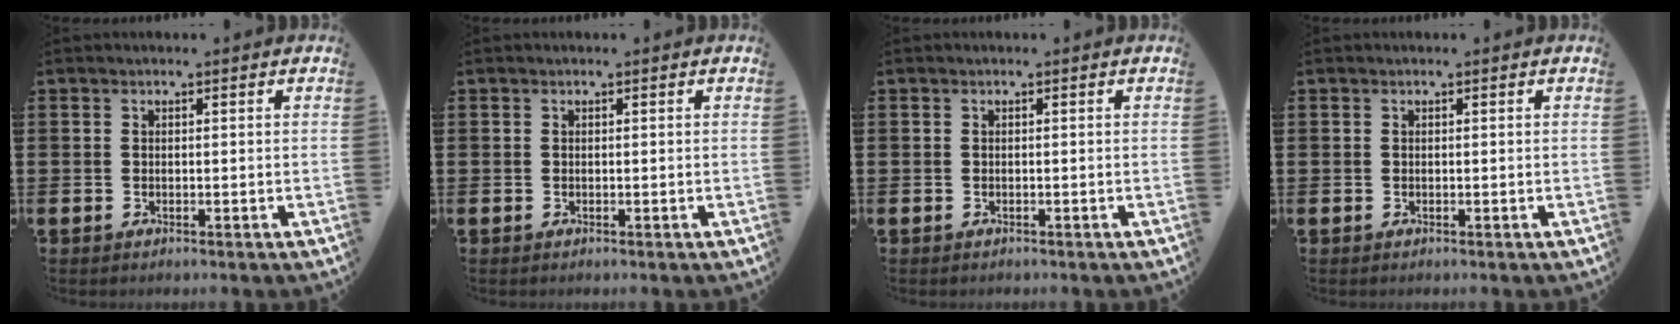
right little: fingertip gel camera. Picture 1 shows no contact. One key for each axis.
{"total": 0.0}
{"total": 0.0}
{"total": 0.0}